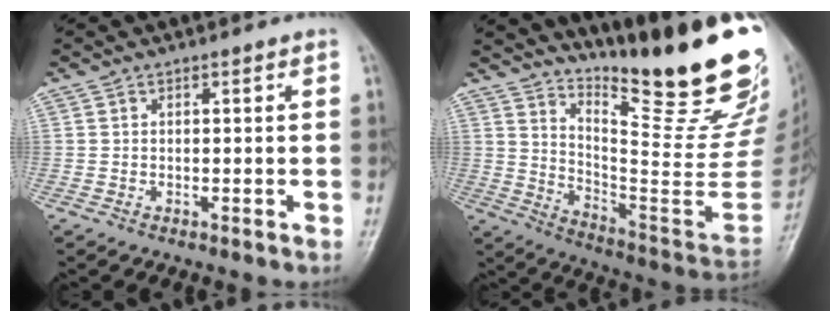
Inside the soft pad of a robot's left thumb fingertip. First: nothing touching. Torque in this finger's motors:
{"motor_torque": [2.46, 1.35, 1.41, -1.36, 0.13]}